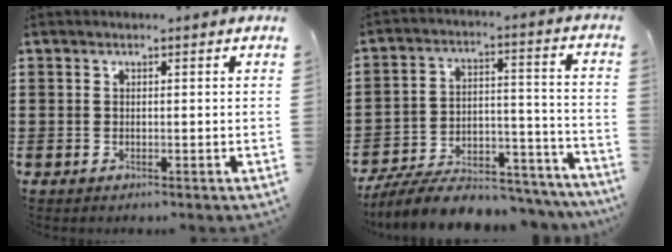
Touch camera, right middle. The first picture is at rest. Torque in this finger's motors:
{"motor_torque": [1.55, -0.59, 1.05, 0.21]}